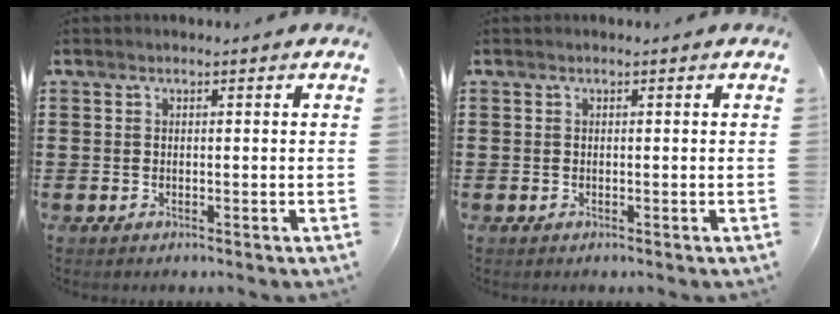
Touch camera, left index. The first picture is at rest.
{"total": 0.0}